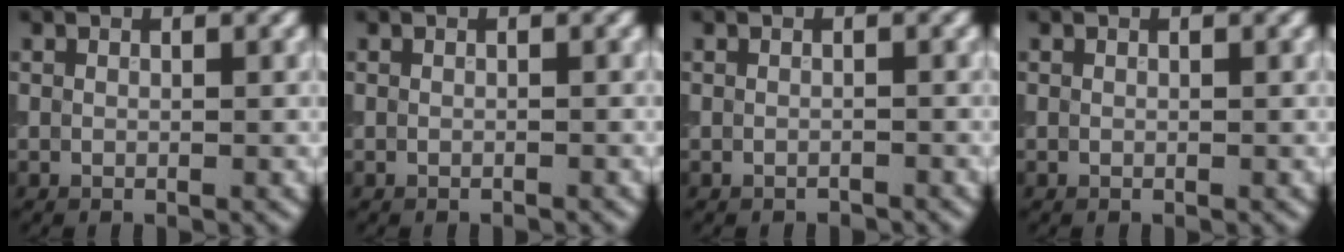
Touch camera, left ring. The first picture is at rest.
{"total": 0.0}
{"total": 0.5, "force": [-0.5, 0.2, 0.1], "torque": [-0.003, -0.004, -0.008]}
{"total": 0.0}